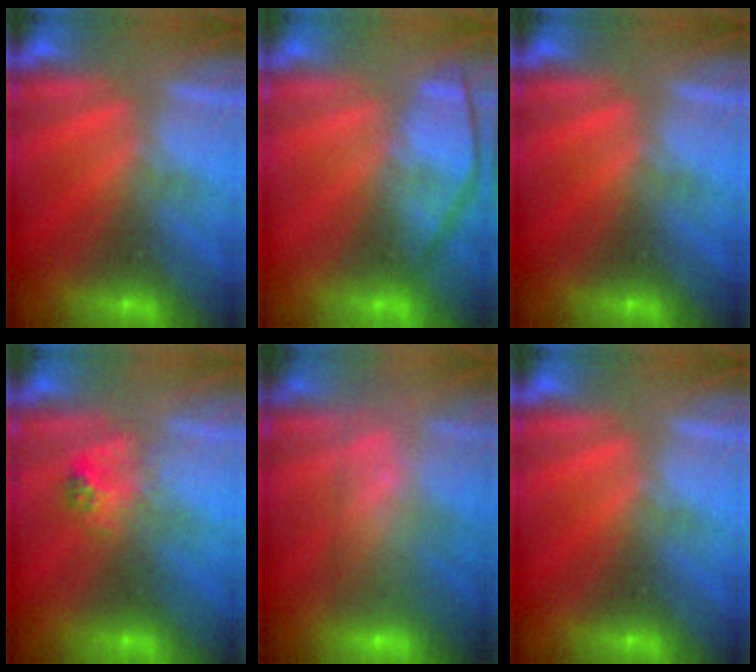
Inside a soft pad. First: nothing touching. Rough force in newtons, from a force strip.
{"total": 4.5}
{"total": 0.0}
{"total": 2.3}
{"total": 8.1}
{"total": 0.0}